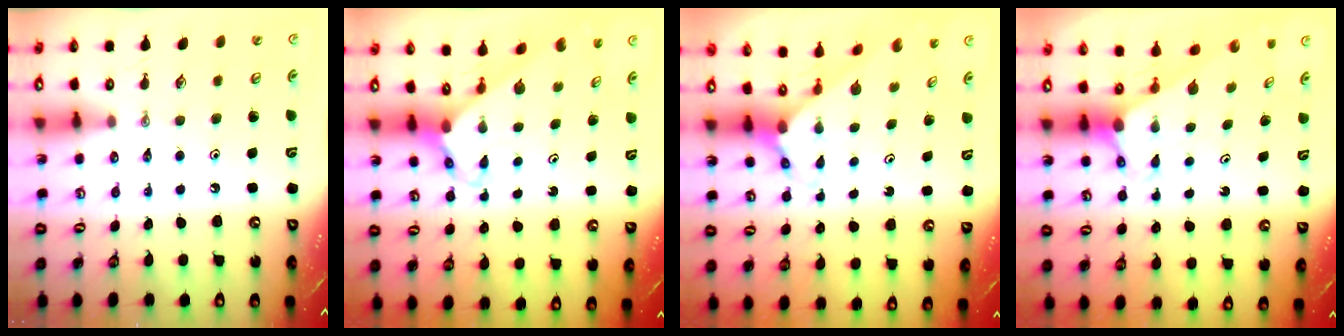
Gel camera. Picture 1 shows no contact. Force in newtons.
{"total": 2.9, "press": 2.9, "slide": 0.3}
{"total": 3.6, "press": 3.6, "slide": 0.3}
{"total": 2.7, "press": 2.7, "slide": 0.0}